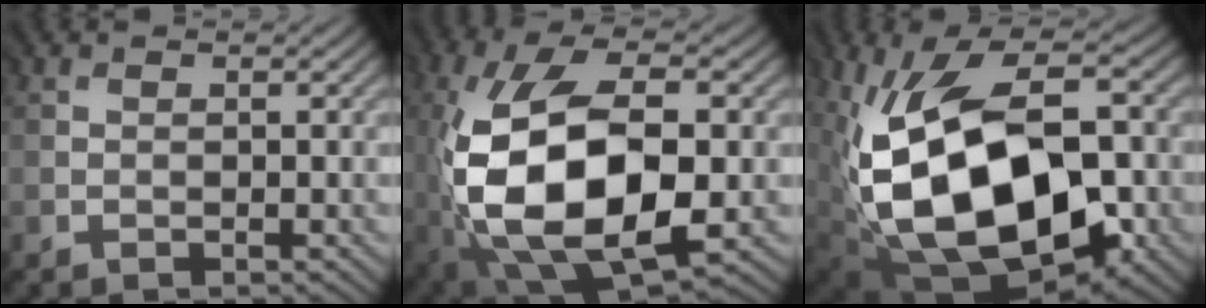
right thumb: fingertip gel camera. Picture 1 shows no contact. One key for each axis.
{"total": 16.0, "fx": -2.3, "fy": 8.4, "fz": 13.4, "tx": -0.265, "ty": -0.010, "tz": -0.040}
{"total": 17.7, "fx": -2.4, "fy": 11.4, "fz": 13.4, "tx": -0.265, "ty": -0.027, "tz": -0.023}